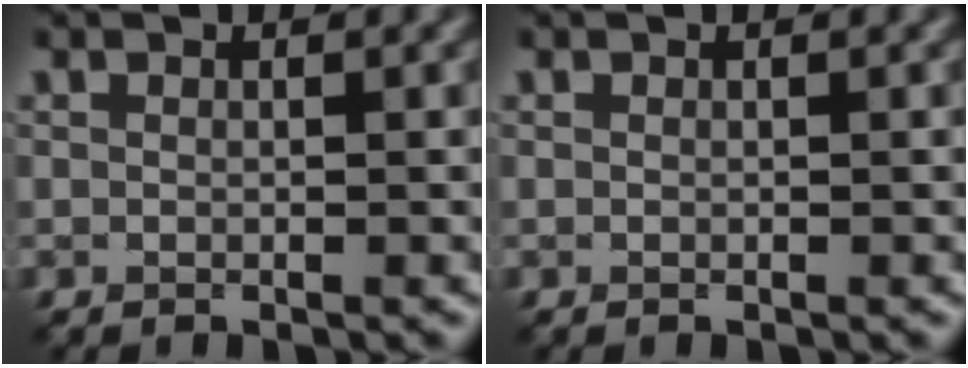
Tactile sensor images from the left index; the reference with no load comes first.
{"total": 0.0}